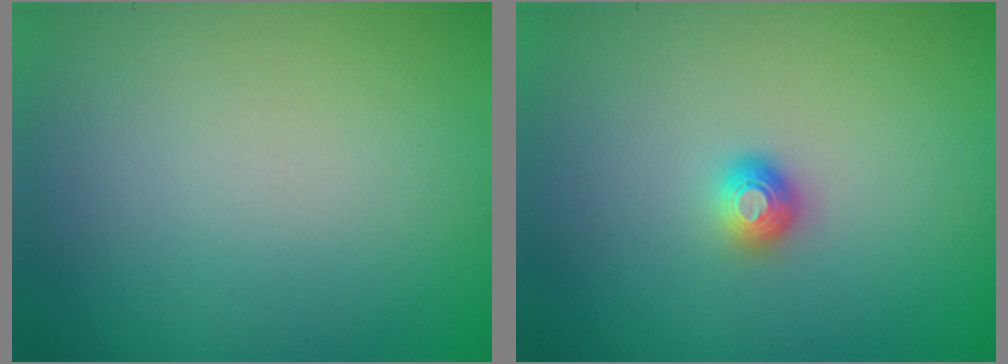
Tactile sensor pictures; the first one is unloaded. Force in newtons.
{"total": 1.3, "press": 1.2, "slide": 0.7}